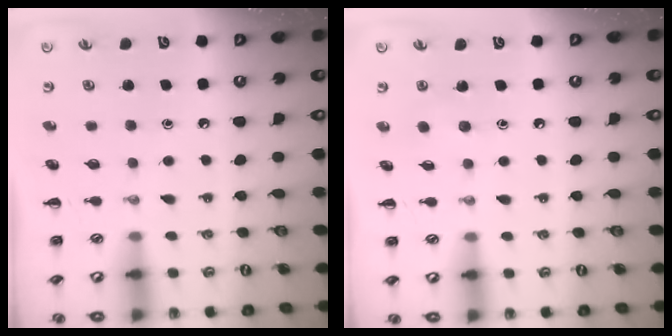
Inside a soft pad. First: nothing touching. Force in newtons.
{"total": 4.8, "press": 4.7, "slide": 1.2}